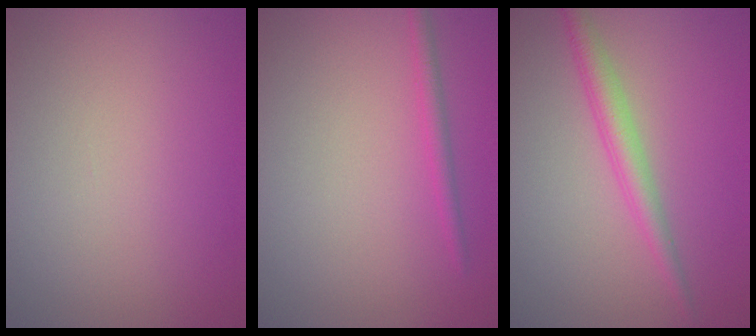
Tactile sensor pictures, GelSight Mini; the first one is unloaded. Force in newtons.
{"total": 1.3, "press": 1.3, "slide": 0.1}
{"total": 2.5, "press": 2.5, "slide": 0.0}